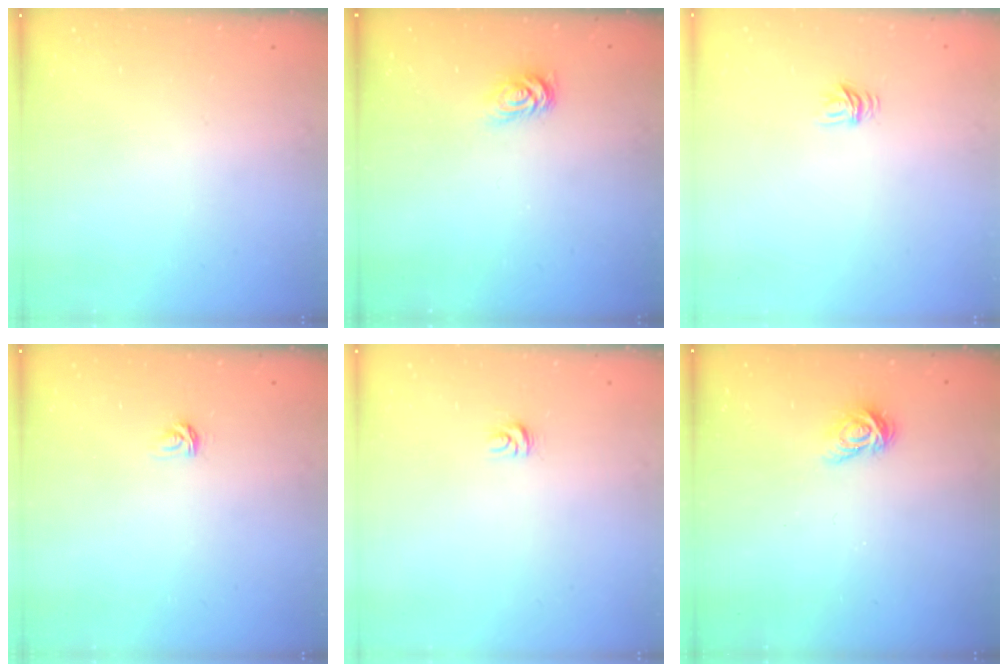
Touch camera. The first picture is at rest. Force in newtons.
{"total": 2.8, "press": 2.8, "slide": 0.4}
{"total": 4.5, "press": 4.4, "slide": 0.5}
{"total": 2.9, "press": 2.9, "slide": 0.4}
{"total": 4.1, "press": 4.1, "slide": 0.4}
{"total": 4.1, "press": 4.0, "slide": 0.6}